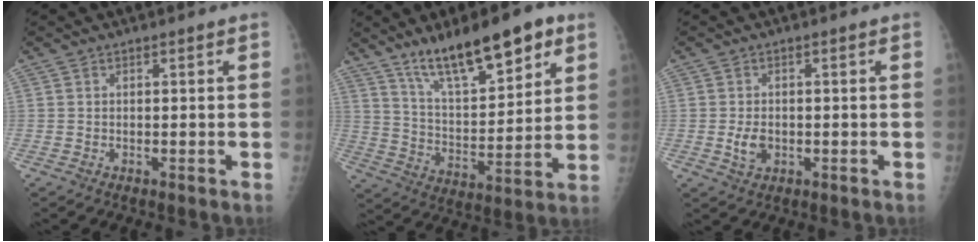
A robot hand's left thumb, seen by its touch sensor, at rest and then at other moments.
{"total": 17.9, "force": [11.4, 5.7, 12.5], "torque": [-0.170, -0.053, 0.201]}
{"total": 3.2, "force": [-0.6, 2.2, 2.3], "torque": [-0.038, -0.001, -0.006]}